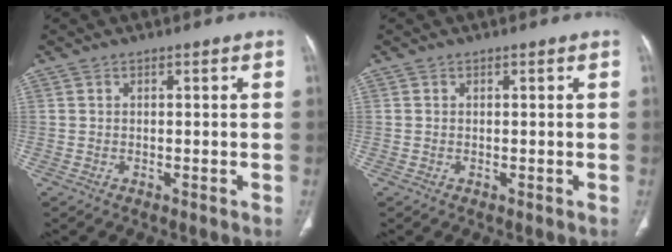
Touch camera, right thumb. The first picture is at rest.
{"total": 0.0}